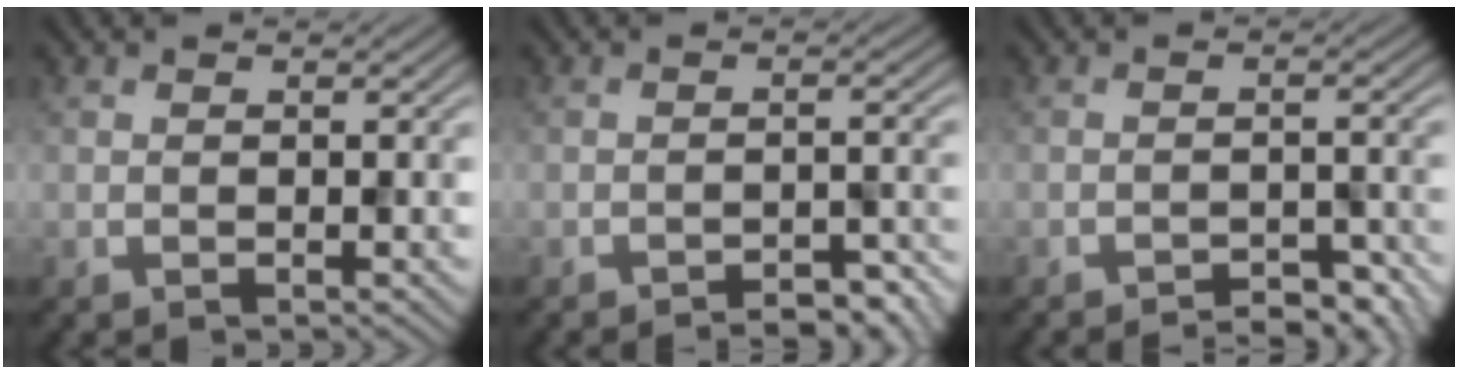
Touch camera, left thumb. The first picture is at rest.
{"total": 4.3, "force": [-3.7, 0.8, 2.0], "torque": [-0.034, 0.011, -0.048]}
{"total": 4.5, "force": [-4.0, 0.8, 1.7], "torque": [-0.029, 0.009, -0.053]}